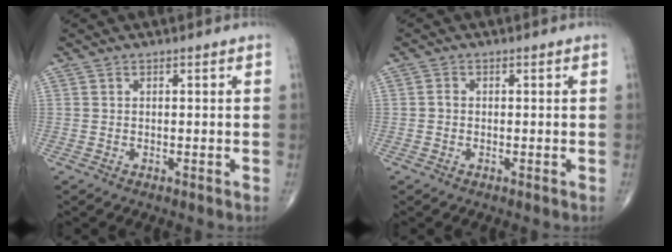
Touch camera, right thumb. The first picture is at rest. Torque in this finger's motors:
{"motor_torque": [-0.83, 0.18, -0.30, 0.13, 0.04]}